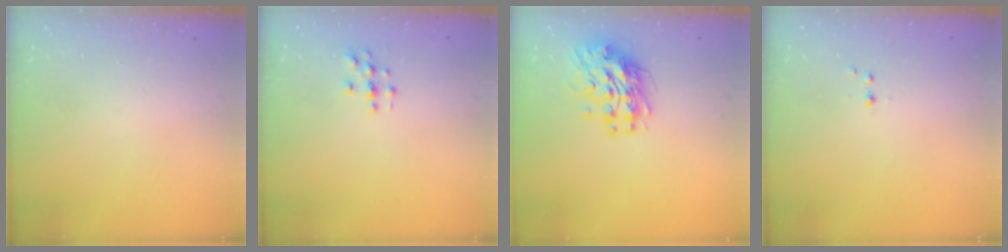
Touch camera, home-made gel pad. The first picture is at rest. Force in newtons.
{"total": 3.0, "press": 3.0, "slide": 0.3}
{"total": 11.2, "press": 11.2, "slide": 0.9}
{"total": 2.2, "press": 1.9, "slide": 1.2}